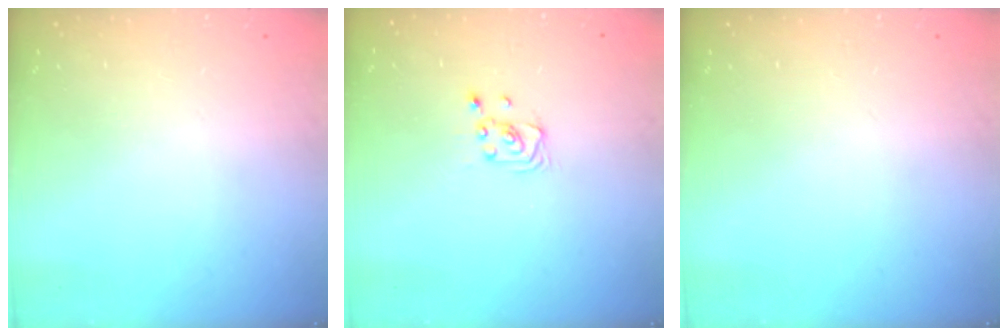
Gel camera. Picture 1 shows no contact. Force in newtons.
{"total": 2.6, "press": 2.6, "slide": 0.3}
{"total": 0.0}